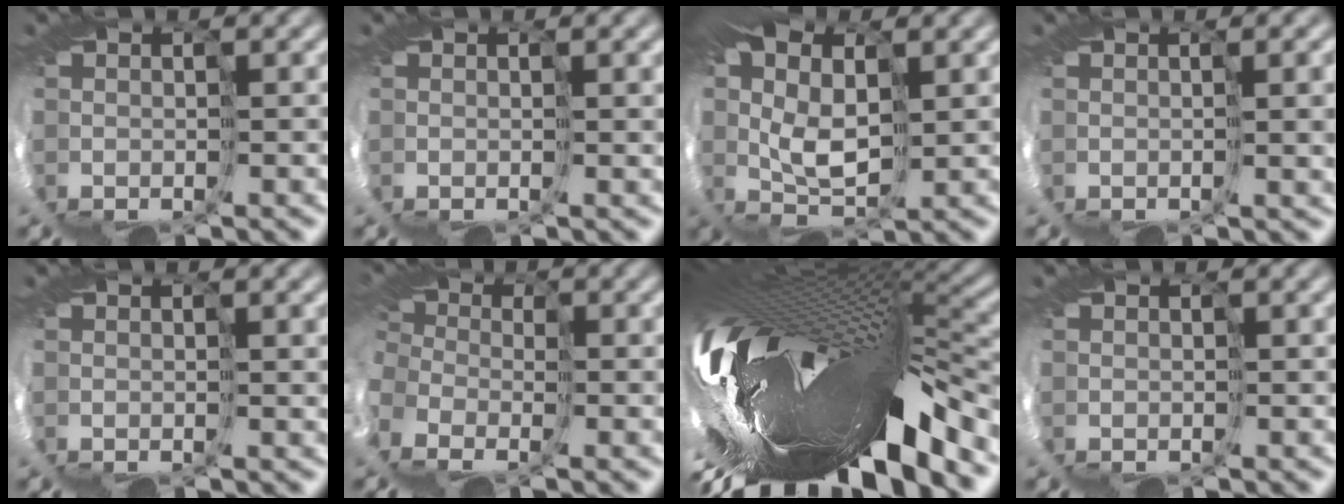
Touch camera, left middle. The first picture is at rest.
{"total": 1.4, "force": [0.8, 0.1, 1.1], "torque": [-0.021, -0.001, 0.008]}
{"total": 6.4, "force": [2.7, 3.2, 4.8], "torque": [-0.128, 0.015, 0.034]}
{"total": 5.1, "force": [1.1, 1.8, 4.7], "torque": [-0.076, 0.003, 0.026]}
{"total": 1.7, "force": [0.8, 0.2, 1.5], "torque": [-0.027, 0.001, 0.009]}
{"total": 9.3, "force": [-4.4, 6.5, 4.9], "torque": [-0.119, -0.023, -0.064]}
{"total": 14.8, "force": [-4.3, 4.9, 13.3], "torque": [-0.244, -0.039, -0.068]}
{"total": 0.0}